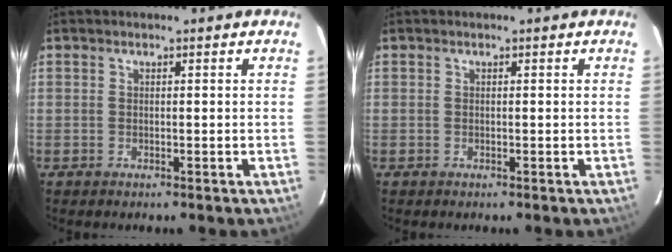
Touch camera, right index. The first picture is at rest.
{"total": 0.0}